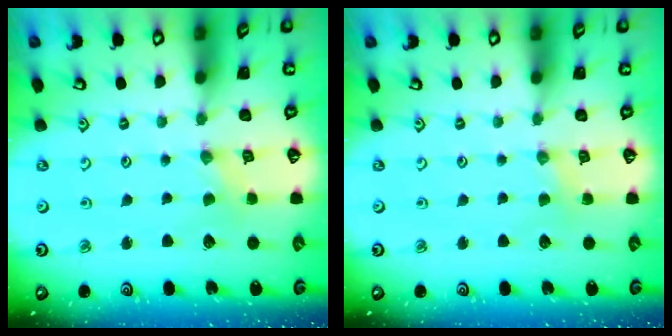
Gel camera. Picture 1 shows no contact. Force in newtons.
{"total": 2.7, "press": 2.6, "slide": 0.4}